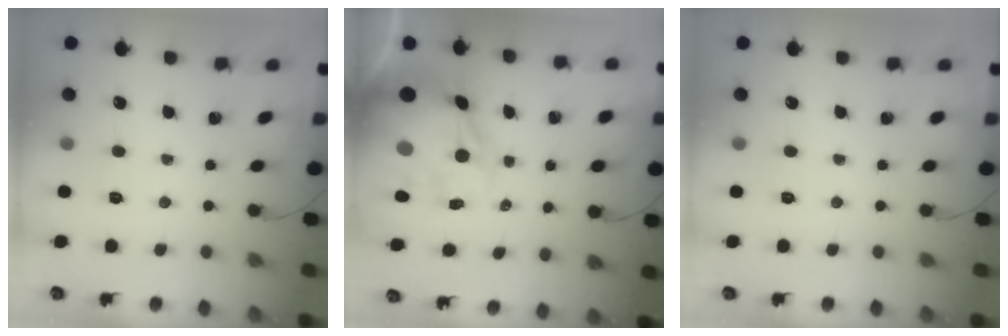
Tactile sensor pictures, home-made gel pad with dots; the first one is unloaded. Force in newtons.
{"total": 19.6, "press": 19.0, "slide": 4.6}
{"total": 0.0}